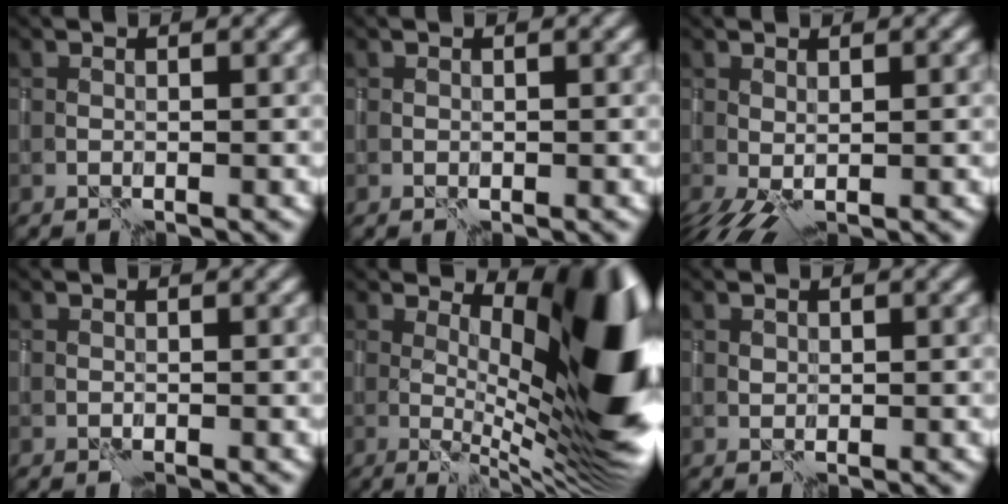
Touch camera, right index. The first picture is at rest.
{"total": 0.0}
{"total": 1.9, "force": [-0.5, 0.8, 1.7], "torque": [-0.039, -0.001, -0.011]}
{"total": 0.0}
{"total": 14.2, "force": [2.6, 5.4, 12.9], "torque": [-0.148, 0.008, 0.040]}
{"total": 0.6, "force": [0.3, 0.5, -0.2], "torque": [0.004, 0.002, 0.007]}